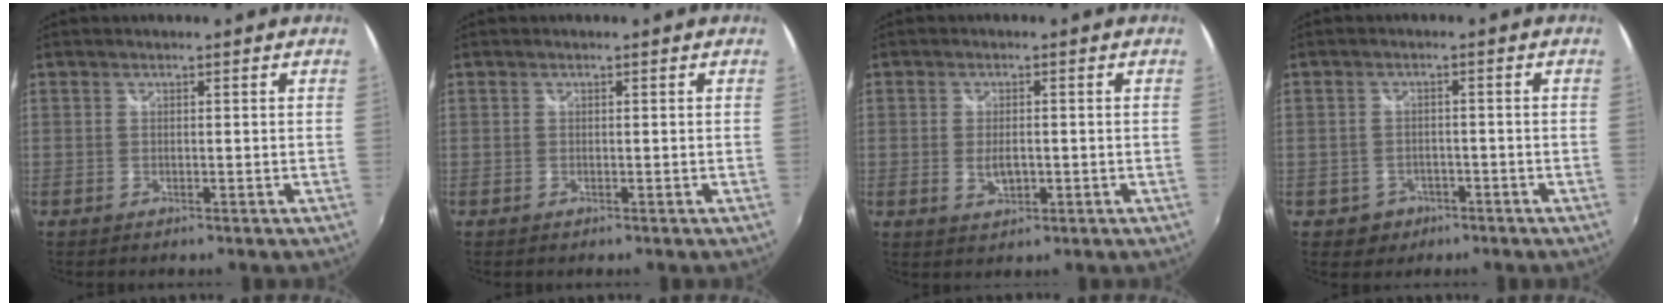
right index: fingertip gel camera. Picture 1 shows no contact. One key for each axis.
{"total": 0.0}
{"total": 3.6, "fx": -0.6, "fy": 2.0, "fz": 2.9, "tx": -0.052, "ty": -0.006, "tz": -0.007}
{"total": 1.9, "fx": -1.0, "fy": 1.6, "fz": 0.5, "tx": -0.014, "ty": -0.002, "tz": -0.014}